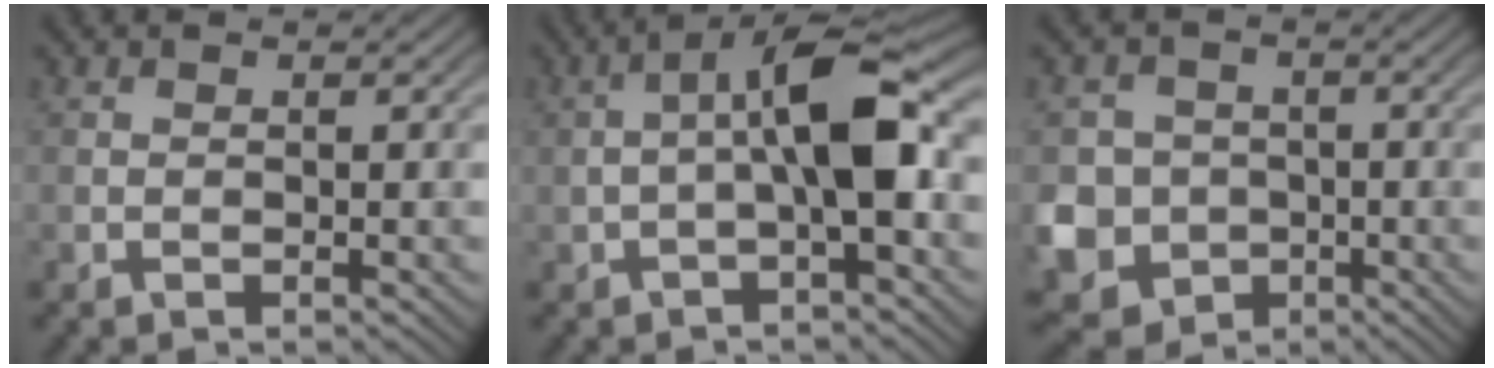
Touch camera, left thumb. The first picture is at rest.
{"total": 8.6, "force": [0.0, 2.8, 8.1], "torque": [-0.142, 0.023, -0.006]}
{"total": 9.8, "force": [-2.8, 9.1, 2.3], "torque": [-0.085, -0.028, -0.073]}